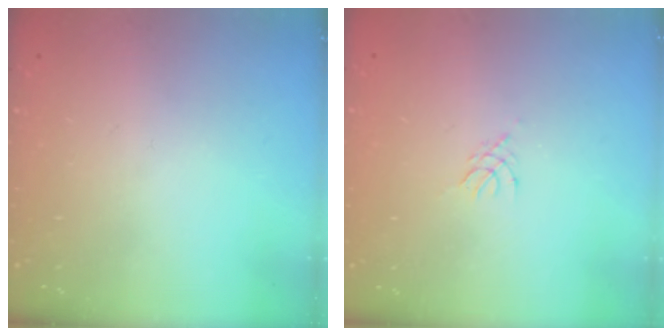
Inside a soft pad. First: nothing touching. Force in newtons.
{"total": 2.8, "press": 2.7, "slide": 0.6}